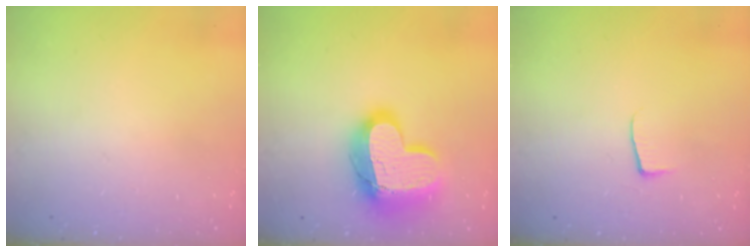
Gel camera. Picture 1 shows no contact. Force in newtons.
{"total": 18.9, "press": 18.8, "slide": 1.5}
{"total": 3.7, "press": 3.7, "slide": 0.5}